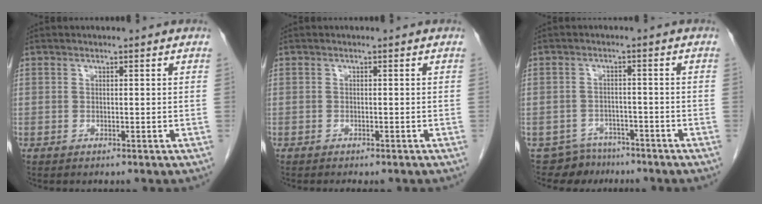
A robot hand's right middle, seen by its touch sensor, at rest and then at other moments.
{"total": 2.5, "force": [-2.2, 0.7, 1.1], "torque": [-0.013, -0.005, -0.024]}
{"total": 5.0, "force": [-4.2, 2.6, -0.8], "torque": [0.017, 0.010, -0.066]}